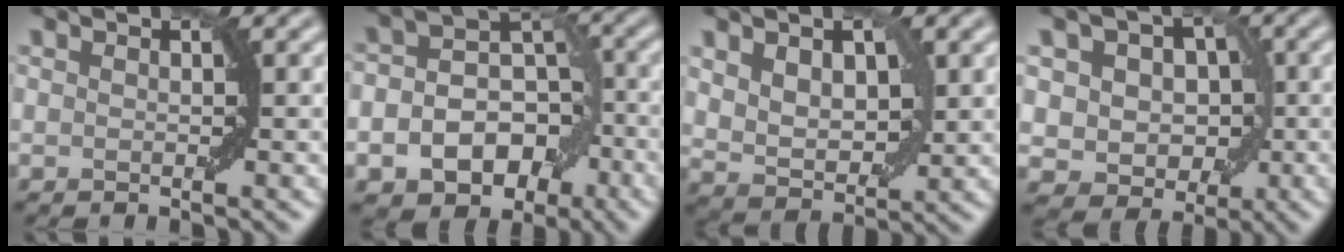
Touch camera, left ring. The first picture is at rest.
{"total": 9.3, "force": [-3.5, 6.9, 5.2], "torque": [-0.049, -0.015, -0.056]}
{"total": 4.9, "force": [1.5, 2.9, 3.7], "torque": [-0.069, -0.008, 0.033]}
{"total": 6.4, "force": [0.8, 5.2, 3.6], "torque": [-0.035, 0.012, -0.007]}